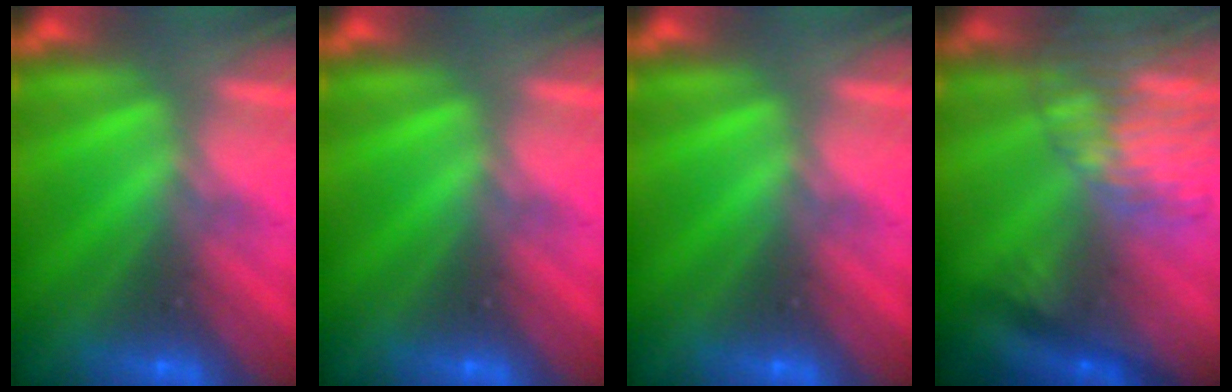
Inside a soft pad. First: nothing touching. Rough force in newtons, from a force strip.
{"total": 0.0}
{"total": 0.0}
{"total": 9.1}